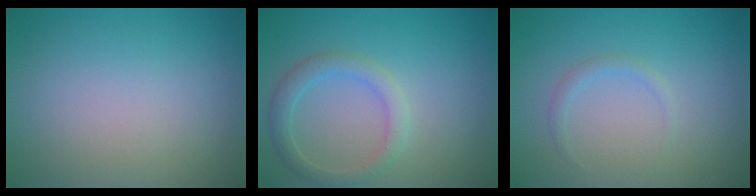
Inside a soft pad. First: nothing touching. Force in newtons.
{"total": 2.5, "press": 2.5, "slide": 0.2}
{"total": 0.9, "press": 0.9, "slide": 0.1}